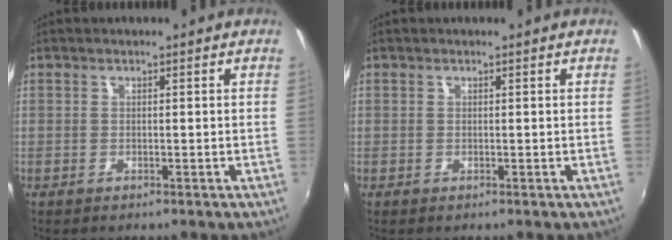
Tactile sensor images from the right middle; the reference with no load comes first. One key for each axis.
{"total": 0.0}